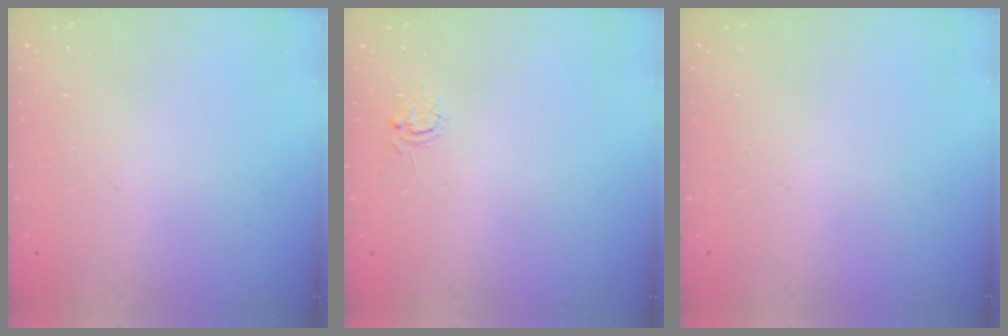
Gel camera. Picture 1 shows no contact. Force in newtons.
{"total": 3.6, "press": 3.6, "slide": 0.3}
{"total": 0.0}